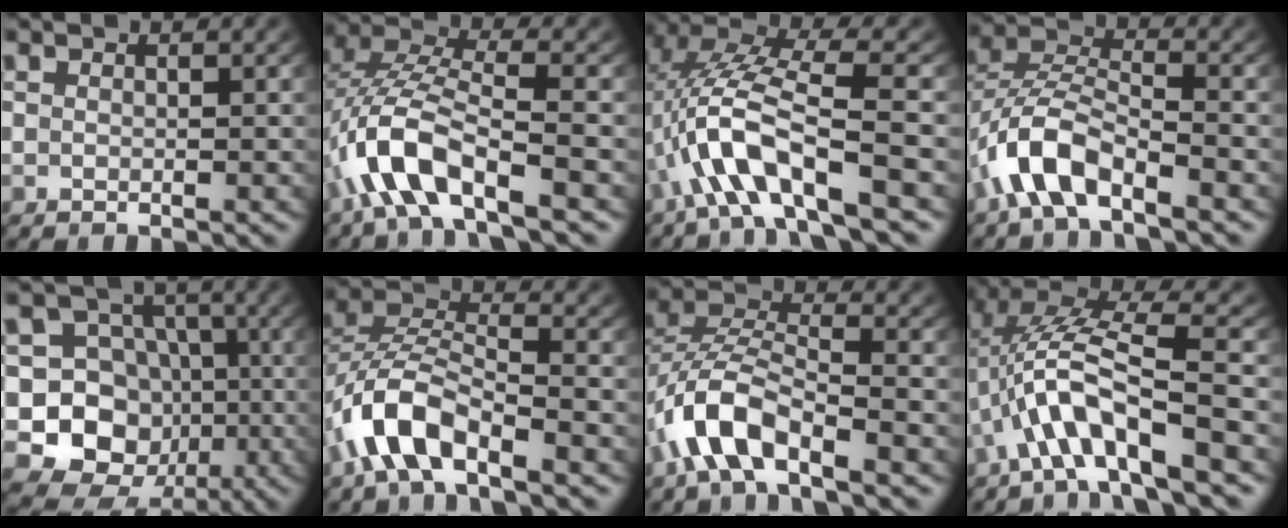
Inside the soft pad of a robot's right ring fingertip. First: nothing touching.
{"total": 6.9, "force": [-1.7, 4.0, 5.4], "torque": [-0.142, -0.014, -0.025]}
{"total": 6.4, "force": [-1.0, 2.5, 5.8], "torque": [-0.140, -0.010, -0.011]}
{"total": 5.5, "force": [-2.1, 3.4, 3.8], "torque": [-0.097, -0.014, -0.041]}
{"total": 17.2, "force": [-3.4, 15.5, 6.6], "torque": [-0.193, -0.095, -0.044]}
{"total": 6.2, "force": [-2.1, 4.0, 4.2], "torque": [-0.106, -0.013, -0.041]}
{"total": 6.2, "force": [-2.0, 4.0, 4.4], "torque": [-0.111, -0.012, -0.039]}
{"total": 6.0, "force": [-0.5, 2.3, 5.5], "torque": [-0.121, -0.005, -0.004]}